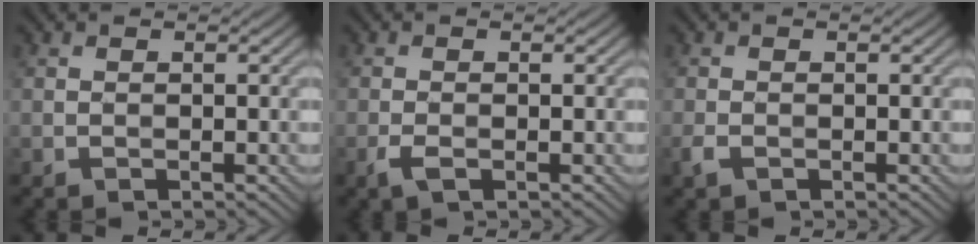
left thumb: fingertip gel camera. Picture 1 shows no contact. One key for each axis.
{"total": 1.6, "fx": -0.9, "fy": 0.5, "fz": 1.3, "tx": -0.032, "ty": -0.001, "tz": -0.019}
{"total": 1.4, "fx": -0.8, "fy": 0.8, "fz": 0.9, "tx": -0.025, "ty": -0.002, "tz": -0.018}